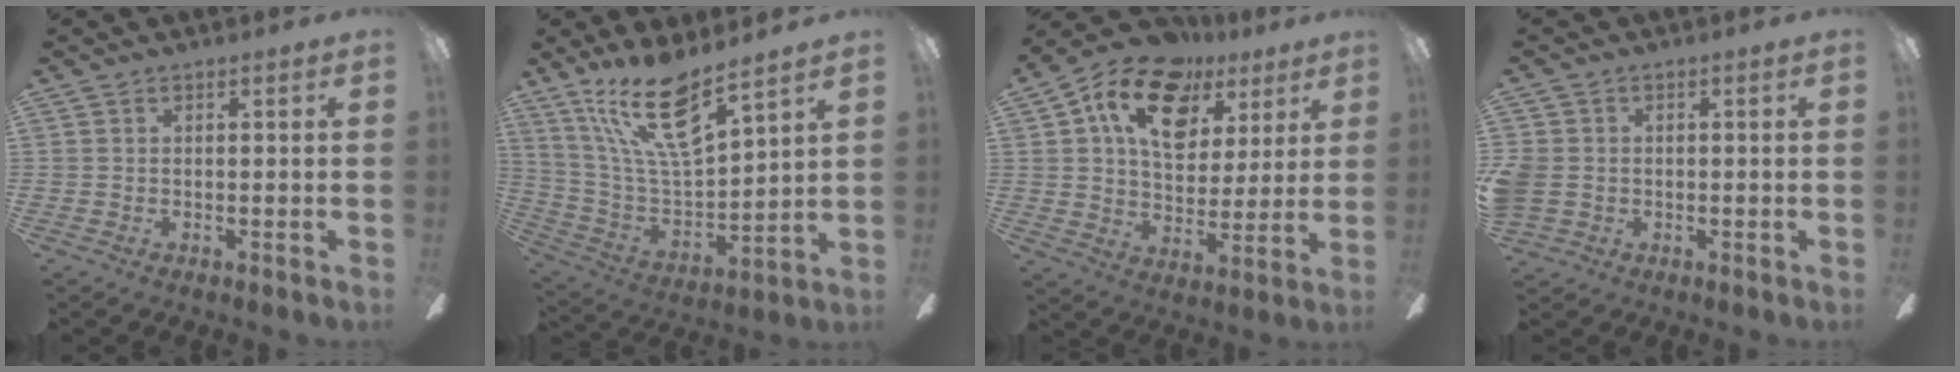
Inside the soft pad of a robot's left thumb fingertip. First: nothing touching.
{"total": 18.5, "force": [12.3, 5.9, 12.4], "torque": [-0.256, -0.072, 0.214]}
{"total": 17.2, "force": [9.3, 11.0, 9.4], "torque": [-0.167, -0.031, 0.172]}
{"total": 4.8, "force": [-0.2, 4.4, 2.0], "torque": [-0.059, 0.008, -0.003]}